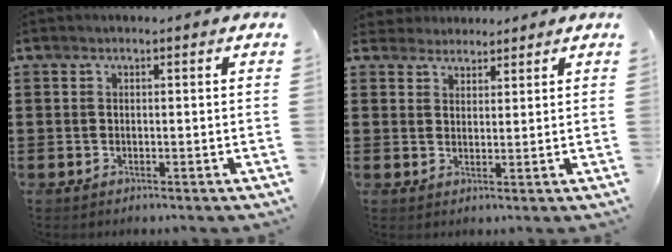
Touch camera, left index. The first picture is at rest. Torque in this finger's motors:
{"motor_torque": [2.14, 0.00, 0.10, 0.02]}